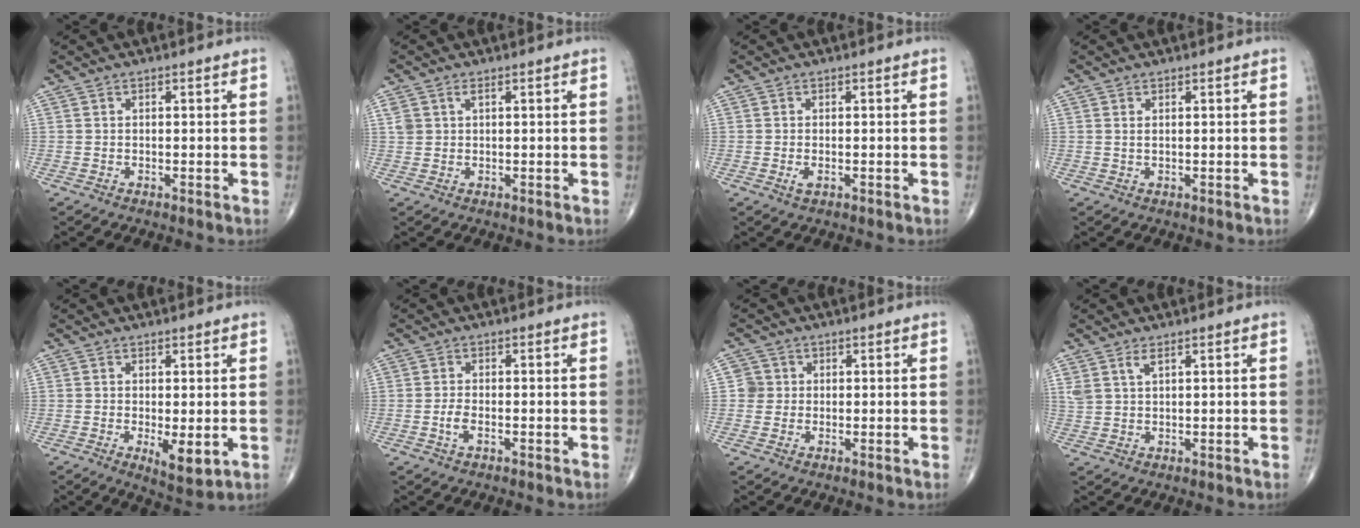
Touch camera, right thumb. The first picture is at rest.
{"total": 2.0, "force": [0.9, 1.2, 1.3], "torque": [-0.030, 0.006, 0.025]}
{"total": 1.3, "force": [-0.4, 0.6, 1.1], "torque": [-0.021, -0.002, -0.007]}
{"total": 0.6, "force": [0.3, 0.2, 0.5], "torque": [-0.011, 0.000, 0.006]}
{"total": 5.5, "force": [-1.0, 2.0, 5.1], "torque": [-0.075, -0.018, -0.007]}
{"total": 2.2, "force": [-0.8, 1.0, 1.8], "torque": [-0.040, 0.005, -0.015]}
{"total": 2.7, "force": [0.2, 2.7, 0.1], "torque": [0.020, 0.007, -0.002]}
{"total": 2.6, "force": [1.6, 1.0, 1.8], "torque": [-0.042, -0.001, 0.041]}